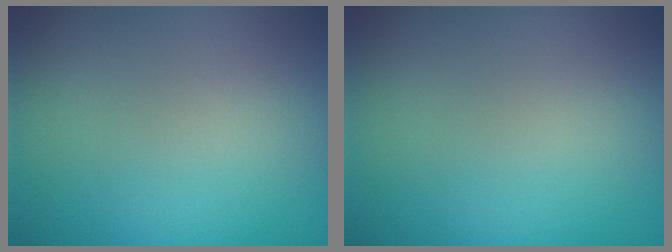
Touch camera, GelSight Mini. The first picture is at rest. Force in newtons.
{"total": 0.0}